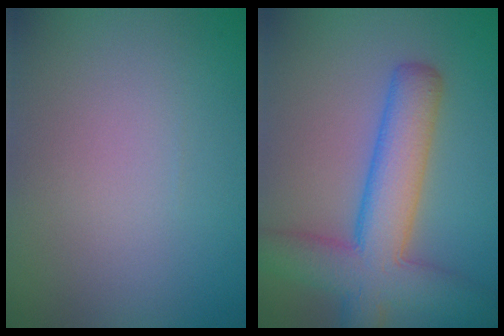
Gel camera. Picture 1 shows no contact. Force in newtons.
{"total": 7.9, "press": 7.9, "slide": 0.3}